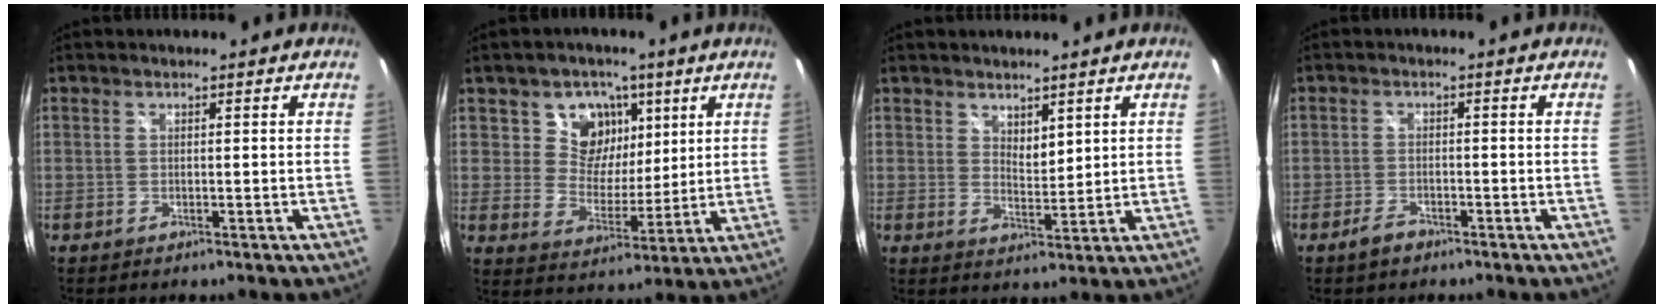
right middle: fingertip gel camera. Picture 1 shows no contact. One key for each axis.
{"total": 9.7, "fx": 4.5, "fy": 8.0, "fz": 3.2, "tx": -0.058, "ty": -0.007, "tz": 0.075}
{"total": 3.4, "fx": 2.6, "fy": 1.4, "fz": 1.6, "tx": -0.019, "ty": -0.003, "tz": 0.046}
{"total": 2.8, "fx": -2.2, "fy": 1.3, "fz": 1.3, "tx": -0.032, "ty": 0.000, "tz": -0.038}